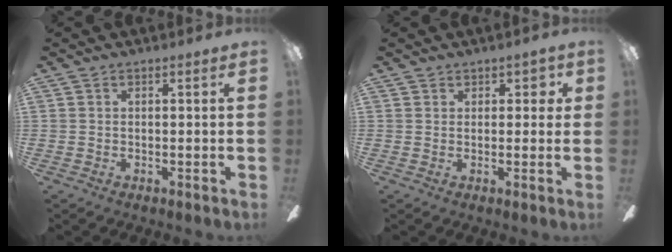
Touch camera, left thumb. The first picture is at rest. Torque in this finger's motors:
{"motor_torque": [0.20, 0.18, -0.06, -0.02, -0.02]}